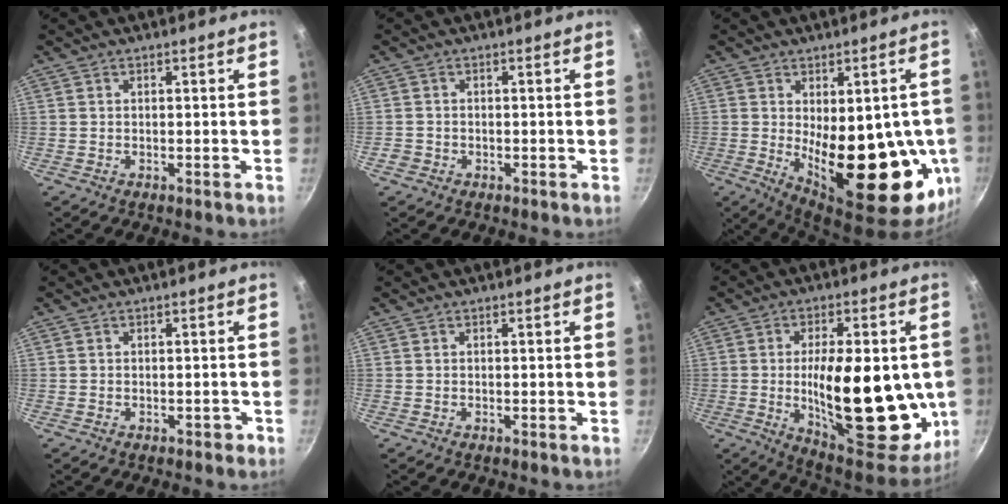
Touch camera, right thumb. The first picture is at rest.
{"total": 1.7, "force": [-0.8, 1.4, 0.5], "torque": [-0.007, 0.005, -0.012]}
{"total": 23.2, "force": [-2.4, 10.7, 20.5], "torque": [-0.228, -0.026, -0.008]}
{"total": 1.1, "force": [-0.6, 0.8, 0.4], "torque": [0.008, 0.013, -0.002]}
{"total": 0.0}
{"total": 26.8, "force": [-1.9, 11.6, 24.0], "torque": [-0.323, -0.018, -0.017]}